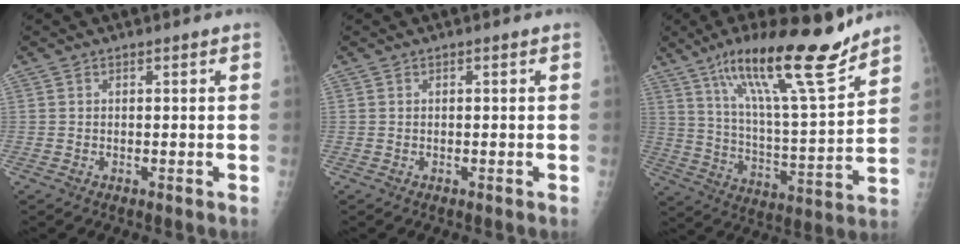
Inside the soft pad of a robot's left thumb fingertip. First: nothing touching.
{"total": 0.0}
{"total": 21.1, "force": [14.9, 3.3, 14.6], "torque": [-0.219, -0.072, 0.251]}